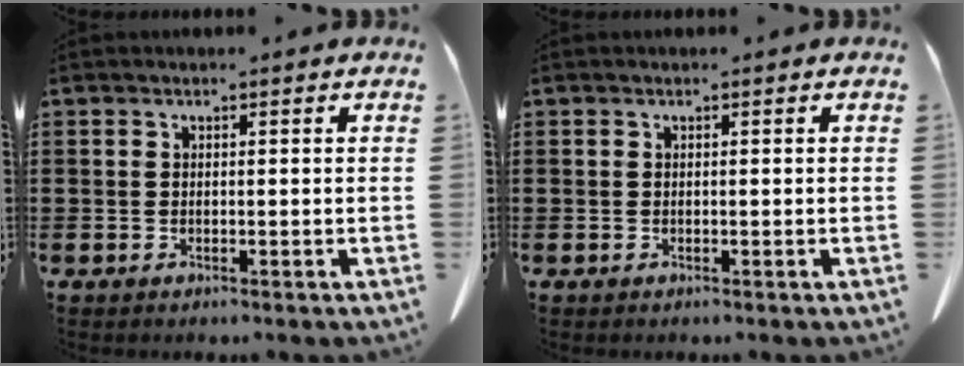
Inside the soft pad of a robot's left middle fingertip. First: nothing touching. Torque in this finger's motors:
{"motor_torque": [0.00, 0.00, 0.00, 0.00]}